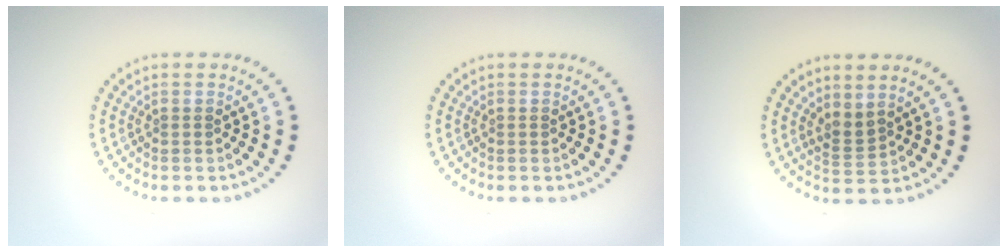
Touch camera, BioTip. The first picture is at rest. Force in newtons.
{"total": 0.0}
{"total": 1.9, "press": 1.4, "slide": 1.2}